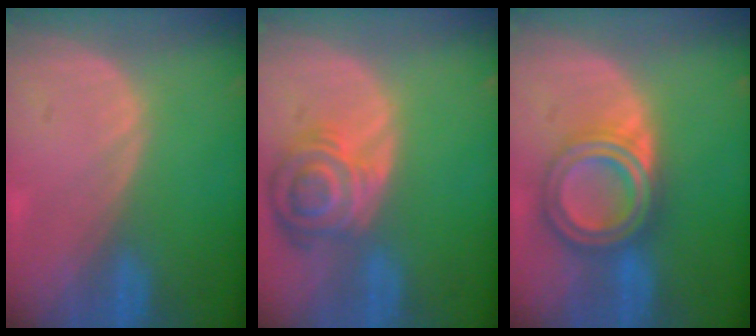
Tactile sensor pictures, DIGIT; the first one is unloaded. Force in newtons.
{"total": 8.2, "press": 7.3, "slide": 3.8}
{"total": 7.7, "press": 7.6, "slide": 0.5}